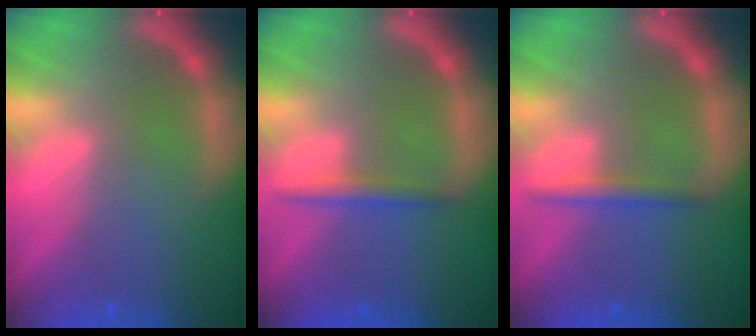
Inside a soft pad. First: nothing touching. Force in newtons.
{"total": 1.9}
{"total": 1.9}